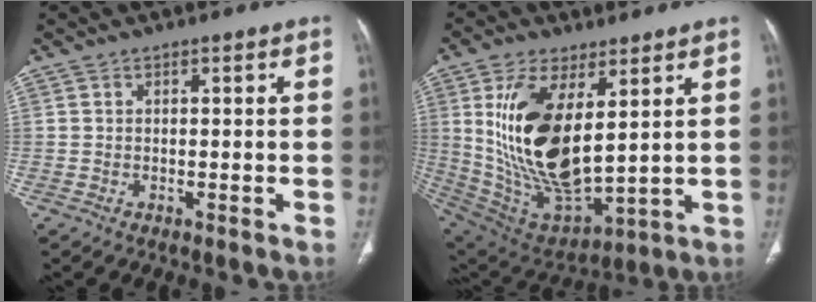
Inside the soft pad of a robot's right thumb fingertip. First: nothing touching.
{"total": 21.2, "force": [5.0, 10.0, 18.1], "torque": [-0.342, -0.033, 0.113]}